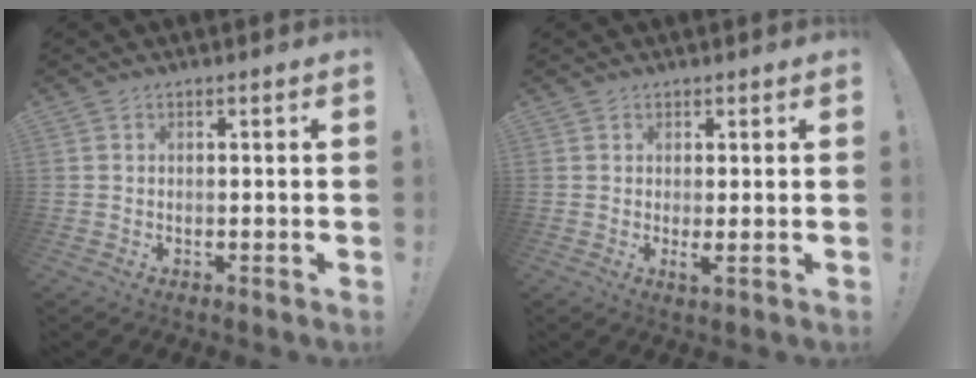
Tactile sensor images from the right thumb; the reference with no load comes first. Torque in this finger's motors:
{"motor_torque": [0.02, 0.03, 0.02, 0.01, 0.02]}